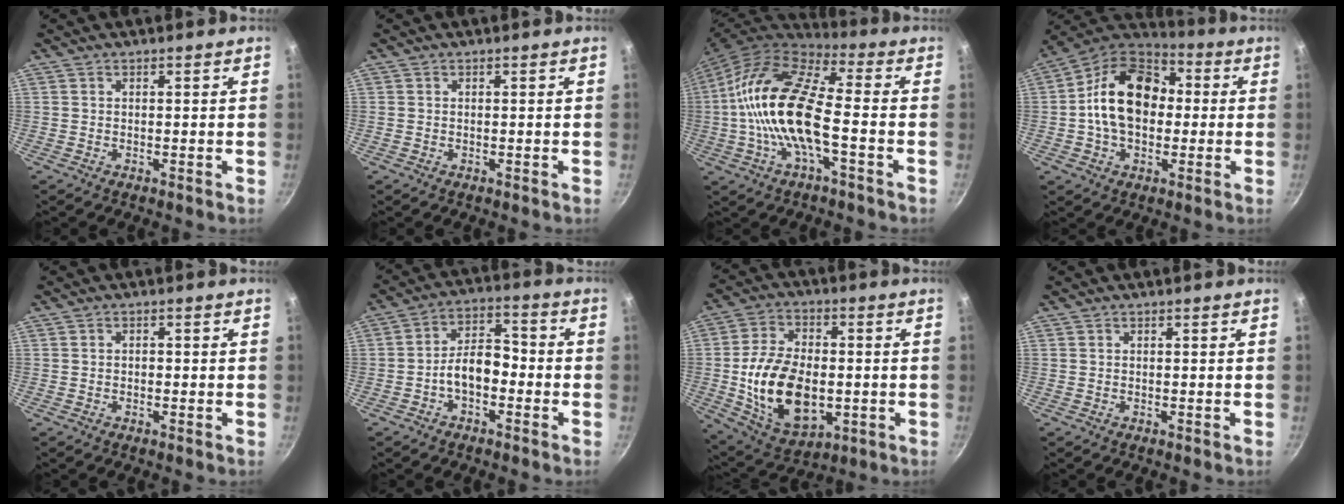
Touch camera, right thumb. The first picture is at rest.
{"total": 0.0}
{"total": 18.5, "force": [-2.2, 7.0, 17.0], "torque": [-0.322, 0.034, -0.058]}
{"total": 17.7, "force": [0.5, 12.4, 12.6], "torque": [-0.179, 0.035, -0.010]}
{"total": 0.8, "force": [-0.2, 0.6, 0.5], "torque": [-0.006, 0.004, -0.003]}
{"total": 7.8, "force": [-2.6, 4.6, 5.7], "torque": [-0.071, 0.043, -0.051]}
{"total": 18.7, "force": [-2.0, 11.7, 14.4], "torque": [-0.242, 0.009, -0.020]}
{"total": 0.0}